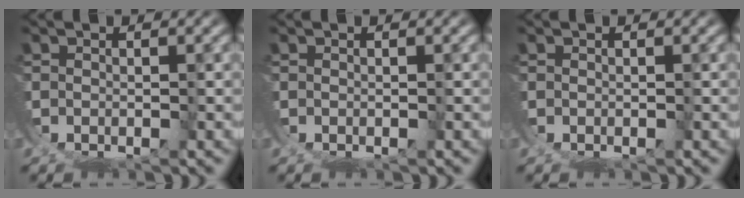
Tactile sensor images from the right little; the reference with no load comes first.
{"total": 0.0}
{"total": 0.0}